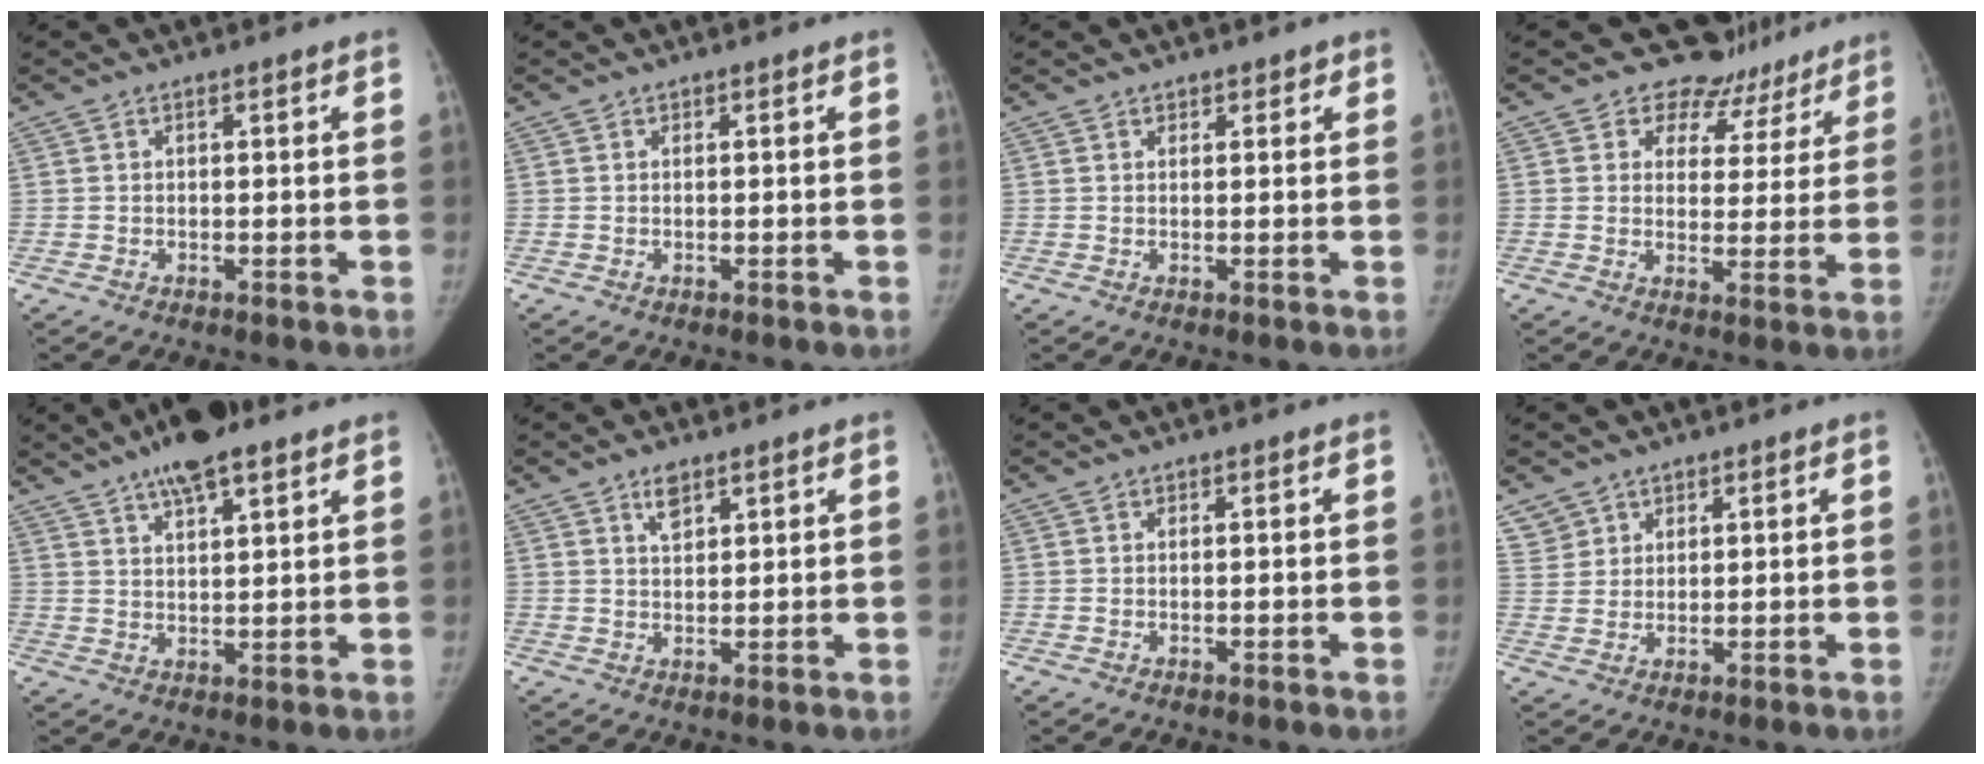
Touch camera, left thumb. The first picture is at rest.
{"total": 0.0}
{"total": 1.6, "force": [1.3, 0.9, 0.3], "torque": [0.011, -0.006, 0.017]}
{"total": 12.2, "force": [9.8, 7.1, 0.7], "torque": [0.037, -0.051, 0.108]}
{"total": 9.5, "force": [6.7, 2.7, 6.2], "torque": [-0.094, -0.018, 0.112]}
{"total": 3.3, "force": [2.3, 1.5, 1.9], "torque": [-0.023, -0.014, 0.042]}
{"total": 0.0}
{"total": 3.9, "force": [2.8, 2.7, -0.6], "torque": [0.038, -0.020, 0.051]}